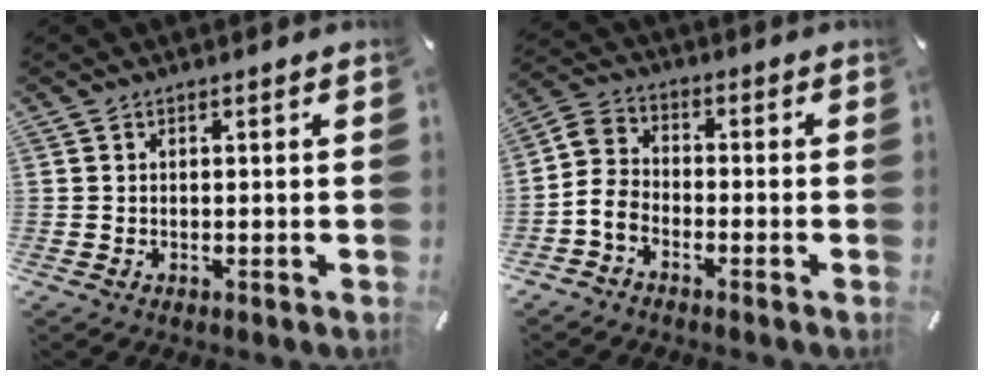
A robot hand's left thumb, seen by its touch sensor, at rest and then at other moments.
{"total": 5.8, "force": [-3.7, 3.6, 2.7], "torque": [-0.070, 0.008, -0.073]}